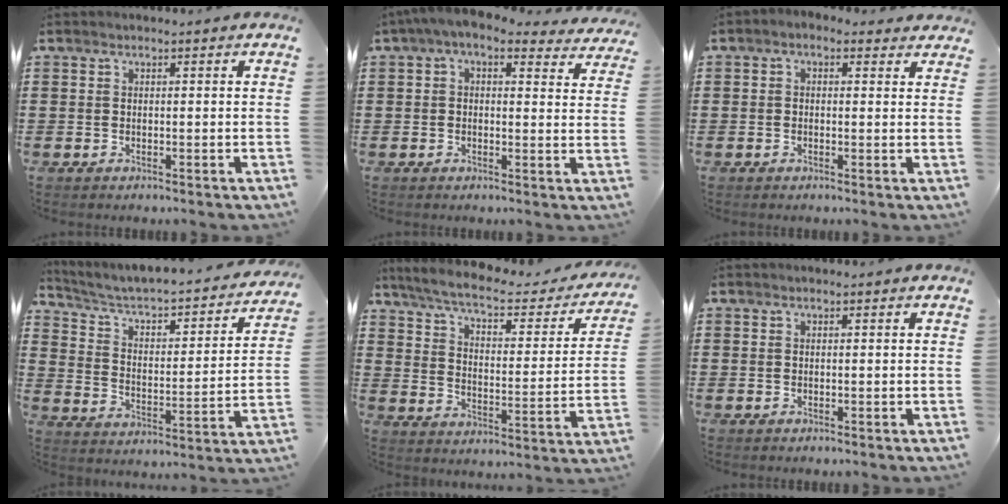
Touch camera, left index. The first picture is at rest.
{"total": 4.0, "force": [2.8, 1.1, 2.7], "torque": [-0.061, -0.009, 0.048]}
{"total": 1.1, "force": [0.1, 0.9, 0.7], "torque": [-0.016, 0.006, 0.000]}
{"total": 3.3, "force": [2.6, 1.1, 1.7], "torque": [-0.052, -0.029, 0.031]}
{"total": 5.8, "force": [4.8, 0.8, 3.2], "torque": [-0.084, -0.030, 0.076]}
{"total": 0.0}